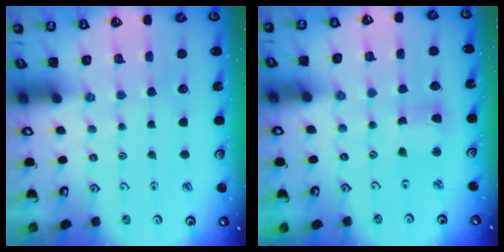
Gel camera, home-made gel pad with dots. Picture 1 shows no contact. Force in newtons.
{"total": 4.2, "press": 4.2, "slide": 0.4}